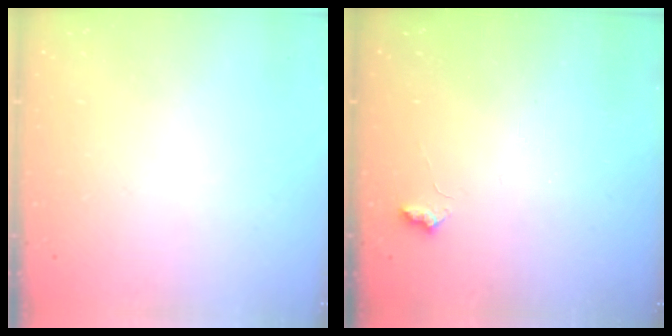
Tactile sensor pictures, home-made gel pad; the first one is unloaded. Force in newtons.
{"total": 2.8, "press": 2.7, "slide": 0.6}